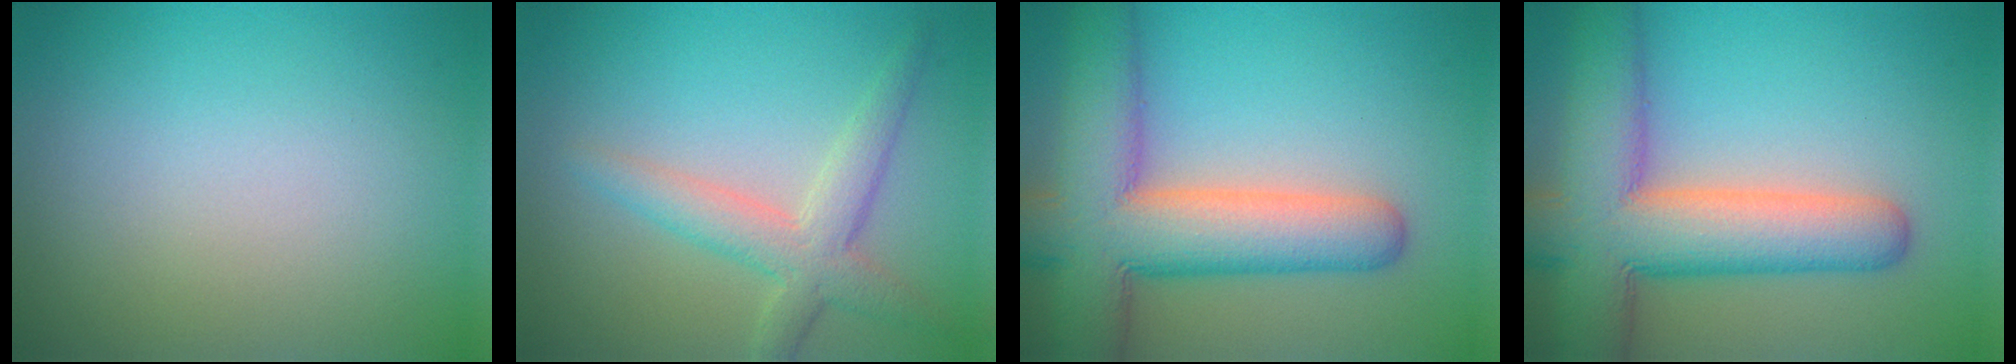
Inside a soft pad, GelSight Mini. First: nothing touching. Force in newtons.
{"total": 3.9, "press": 3.8, "slide": 0.1}
{"total": 10.6, "press": 10.6, "slide": 0.6}
{"total": 10.6, "press": 10.6, "slide": 0.6}